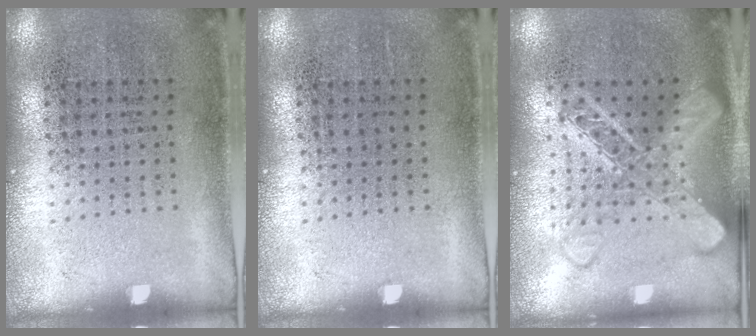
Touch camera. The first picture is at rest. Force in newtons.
{"total": 0.0}
{"total": 2.9, "press": 2.8, "slide": 0.5}